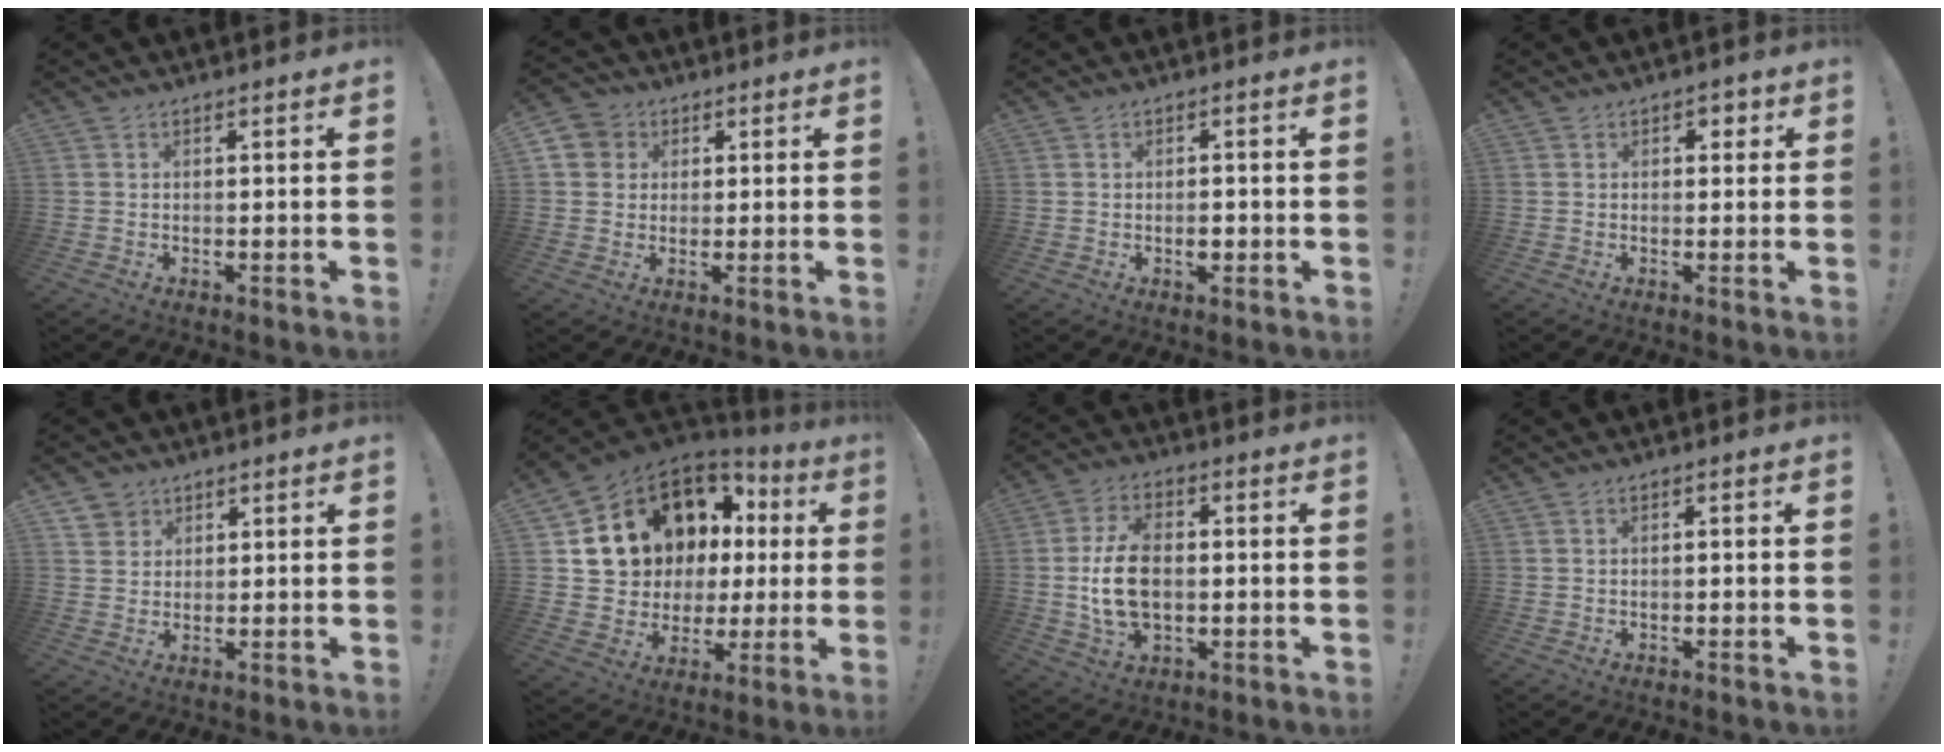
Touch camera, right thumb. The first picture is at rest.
{"total": 5.9, "force": [1.9, 5.4, 1.6], "torque": [-0.029, -0.002, 0.038]}
{"total": 3.2, "force": [-0.2, 2.9, 1.4], "torque": [-0.002, -0.005, -0.008]}
{"total": 2.0, "force": [0.5, 1.7, 1.0], "torque": [-0.003, -0.001, 0.002]}
{"total": 4.5, "force": [2.8, 3.5, 0.3], "torque": [-0.003, -0.017, 0.052]}
{"total": 13.9, "force": [6.9, 10.5, 6.0], "torque": [-0.099, -0.053, 0.153]}
{"total": 13.4, "force": [-0.5, 8.7, 10.1], "torque": [-0.193, -0.001, -0.008]}
{"total": 0.7, "force": [-0.6, -0.2, 0.3], "torque": [-0.005, -0.001, -0.011]}